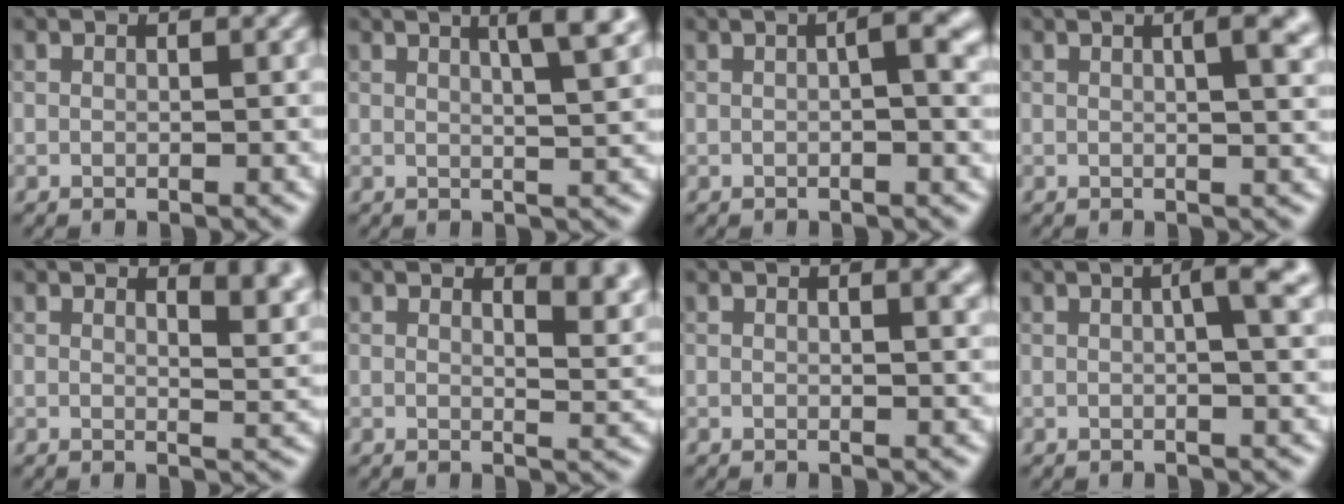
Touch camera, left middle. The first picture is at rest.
{"total": 4.8, "force": [2.4, 1.0, 4.0], "torque": [-0.044, 0.013, 0.023]}
{"total": 3.1, "force": [0.3, 0.7, 3.0], "torque": [-0.042, 0.009, 0.001]}
{"total": 4.9, "force": [1.5, 1.8, 4.3], "torque": [-0.030, 0.017, 0.011]}
{"total": 4.9, "force": [2.9, 2.0, 3.4], "torque": [-0.022, 0.003, 0.039]}
{"total": 4.3, "force": [2.7, 1.7, 2.9], "torque": [-0.022, -0.003, 0.037]}
{"total": 2.2, "force": [1.0, 0.8, 1.8], "torque": [-0.010, 0.004, 0.012]}
{"total": 4.6, "force": [0.9, 1.3, 4.3], "torque": [-0.046, 0.018, 0.006]}